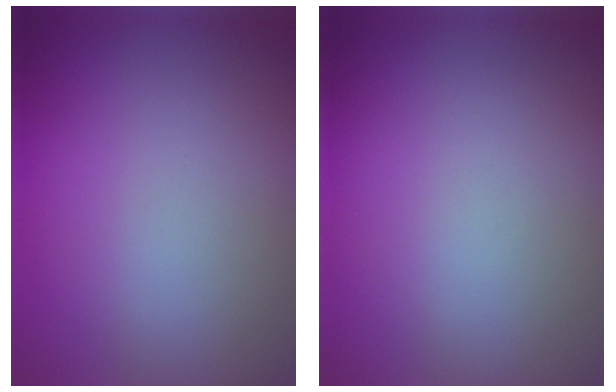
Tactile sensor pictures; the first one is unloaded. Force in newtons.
{"total": 0.0}